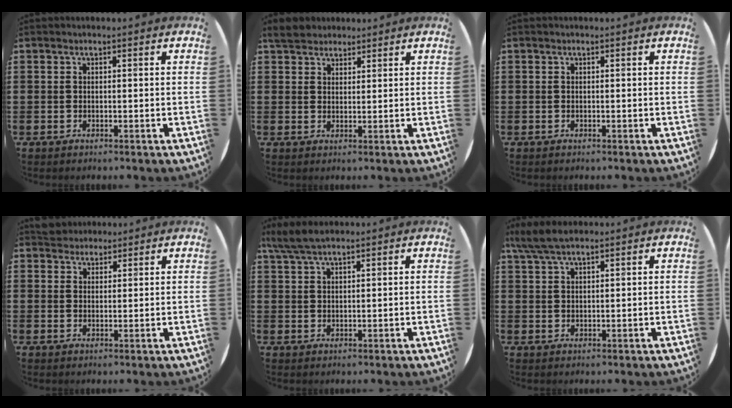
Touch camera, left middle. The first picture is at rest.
{"total": 3.5, "force": [3.2, 1.4, 0.5], "torque": [-0.011, -0.001, 0.060]}
{"total": 0.0}
{"total": 2.8, "force": [2.7, 0.8, 0.0], "torque": [0.002, -0.003, 0.051]}
{"total": 3.9, "force": [3.2, 0.7, 2.1], "torque": [-0.047, 0.002, 0.059]}
{"total": 4.2, "force": [3.3, 0.9, 2.4], "torque": [-0.053, 0.001, 0.061]}